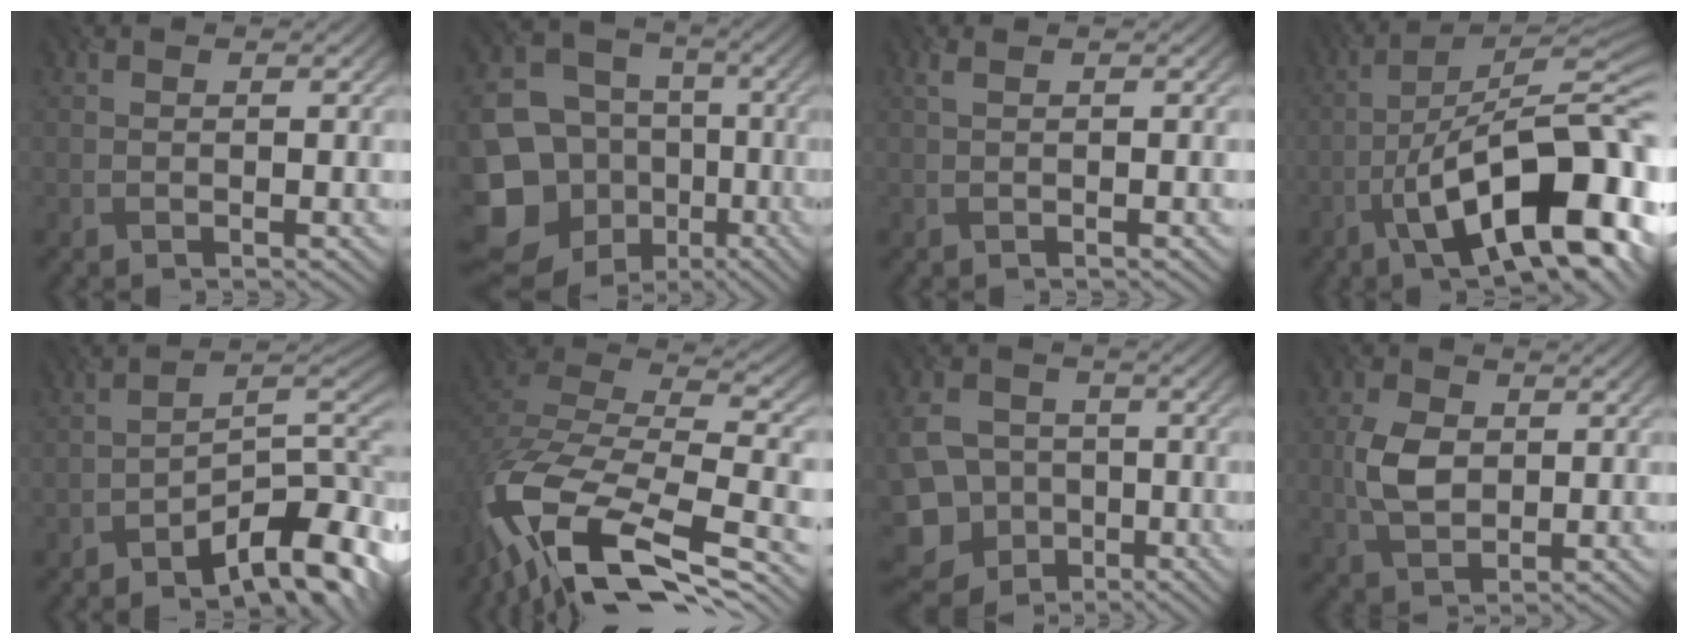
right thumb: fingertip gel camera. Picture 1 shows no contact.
{"total": 16.3, "force": [-5.6, 13.9, 6.3], "torque": [-0.185, -0.029, -0.097]}
{"total": 1.3, "force": [0.3, 0.4, 1.2], "torque": [-0.019, 0.005, 0.001]}
{"total": 16.4, "force": [-7.2, 5.2, 13.8], "torque": [-0.198, 0.008, -0.115]}
{"total": 11.1, "force": [-6.4, 3.9, 8.2], "torque": [-0.107, -0.003, -0.108]}
{"total": 17.2, "force": [-9.1, 8.0, 12.1], "torque": [-0.291, -0.039, -0.136]}
{"total": 10.1, "force": [-2.7, 8.6, 4.6], "torque": [-0.129, -0.041, -0.055]}
{"total": 4.9, "force": [0.5, 3.4, 3.5], "torque": [-0.085, 0.000, 0.008]}